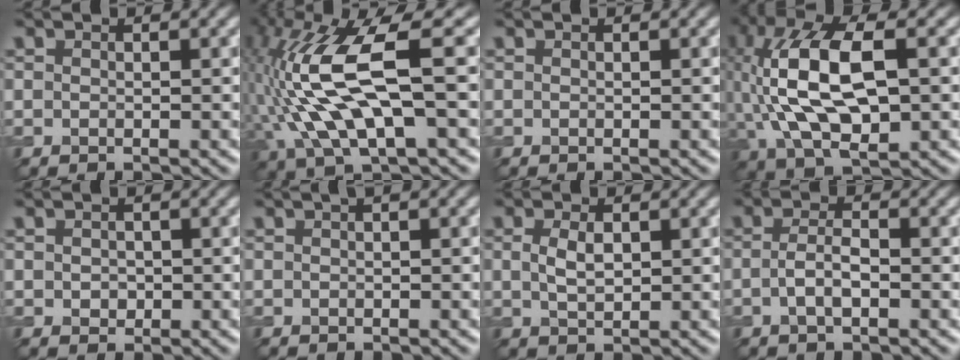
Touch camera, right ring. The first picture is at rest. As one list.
[{"total": 11.6, "force": [0.6, 4.0, 10.9], "torque": [-0.224, 0.012, 0.011]}, {"total": 0.0}, {"total": 12.1, "force": [0.9, 6.1, 10.4], "torque": [-0.216, 0.011, 0.014]}, {"total": 1.0, "force": [0.0, 0.9, 0.5], "torque": [-0.009, -0.003, -0.002]}, {"total": 0.7, "force": [0.3, 0.1, 0.6], "torque": [-0.009, 0.008, 0.006]}, {"total": 2.1, "force": [0.4, 1.2, 1.7], "torque": [-0.043, -0.001, 0.011]}, {"total": 2.1, "force": [-0.6, 0.7, 1.9], "torque": [-0.039, 0.000, -0.015]}]